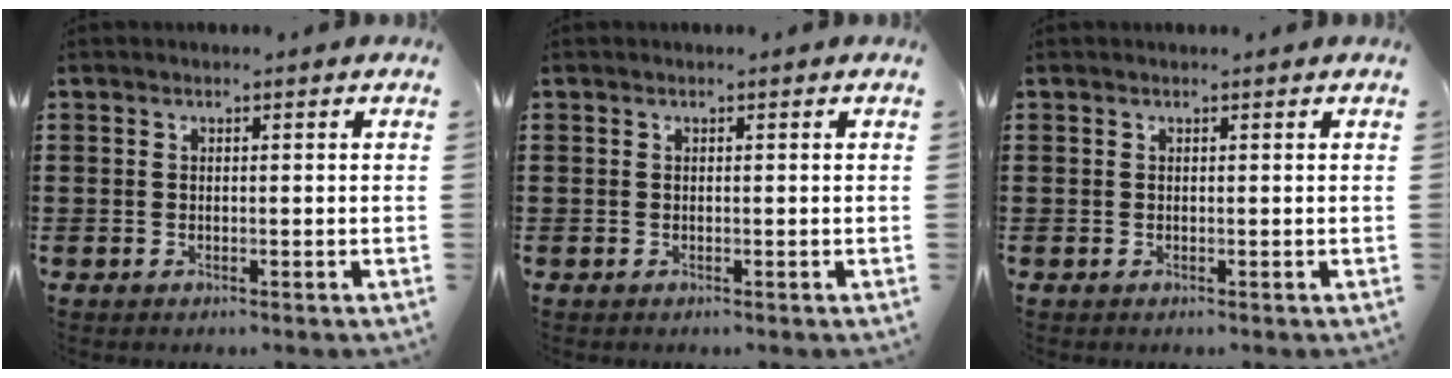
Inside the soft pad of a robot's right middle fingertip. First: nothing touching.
{"total": 0.0}
{"total": 0.0}